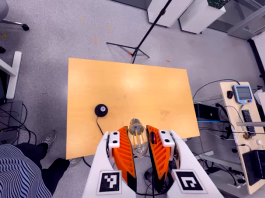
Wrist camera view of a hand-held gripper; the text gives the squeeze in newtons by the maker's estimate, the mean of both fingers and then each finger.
{"total": 21.6, "left": 26.0, "right": 17.2}